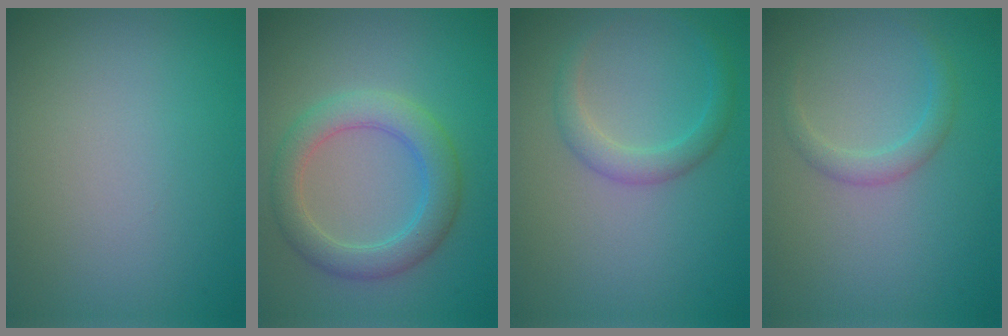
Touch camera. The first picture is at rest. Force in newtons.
{"total": 4.3, "press": 4.3, "slide": 0.2}
{"total": 2.2, "press": 2.2, "slide": 0.0}
{"total": 1.7, "press": 1.7, "slide": 0.1}